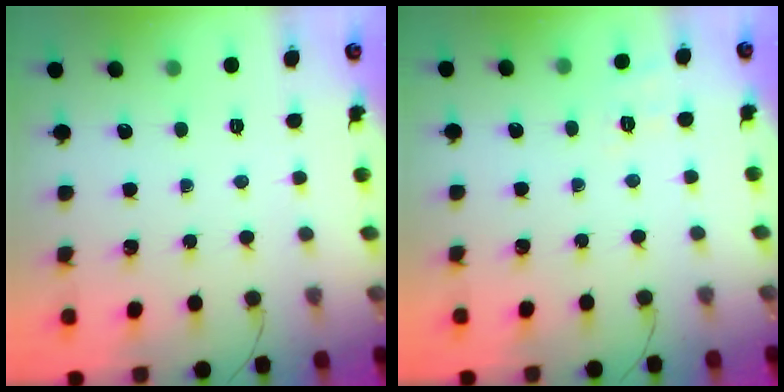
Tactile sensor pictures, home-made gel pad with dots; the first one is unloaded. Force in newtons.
{"total": 2.5, "press": 1.3, "slide": 2.2}